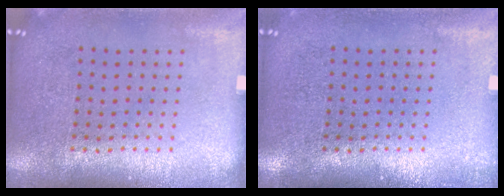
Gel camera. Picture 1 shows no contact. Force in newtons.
{"total": 0.6, "press": 0.6, "slide": 0.1}